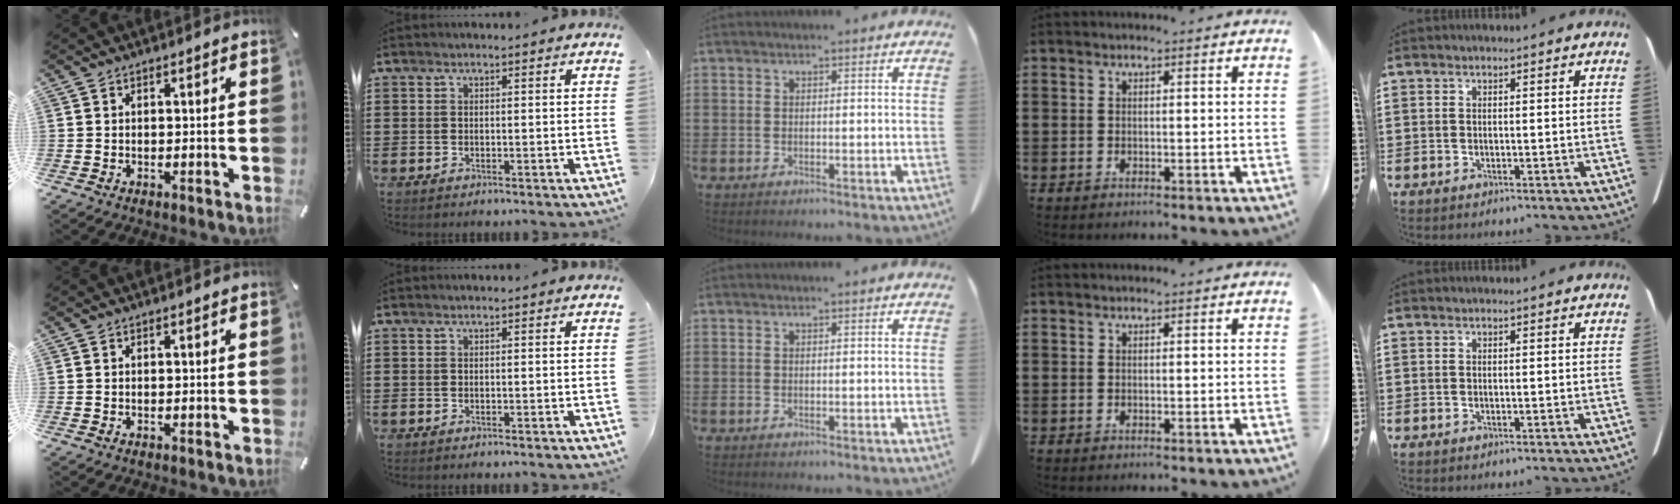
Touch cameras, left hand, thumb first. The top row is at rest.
{}